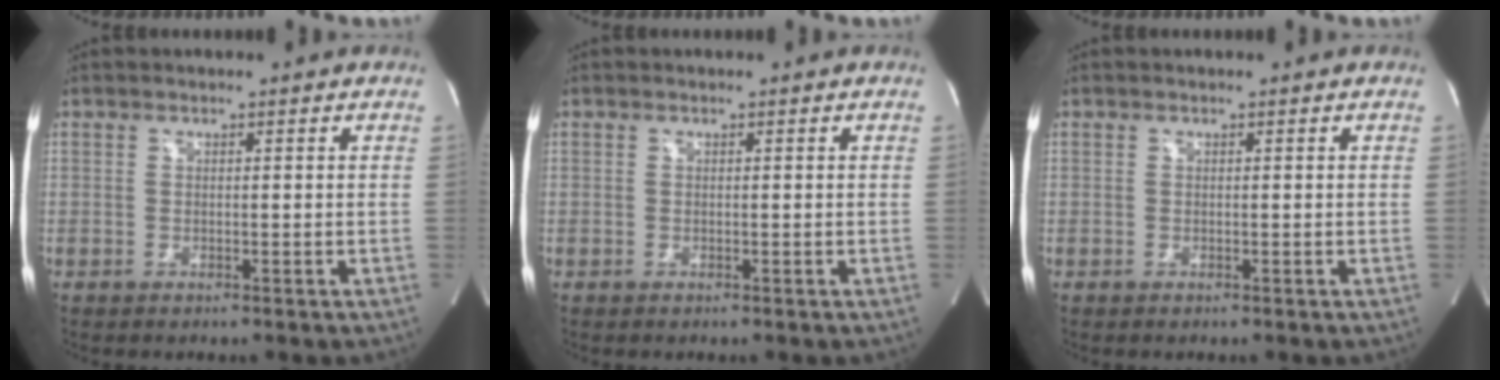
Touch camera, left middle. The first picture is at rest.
{"total": 0.0}
{"total": 0.0}